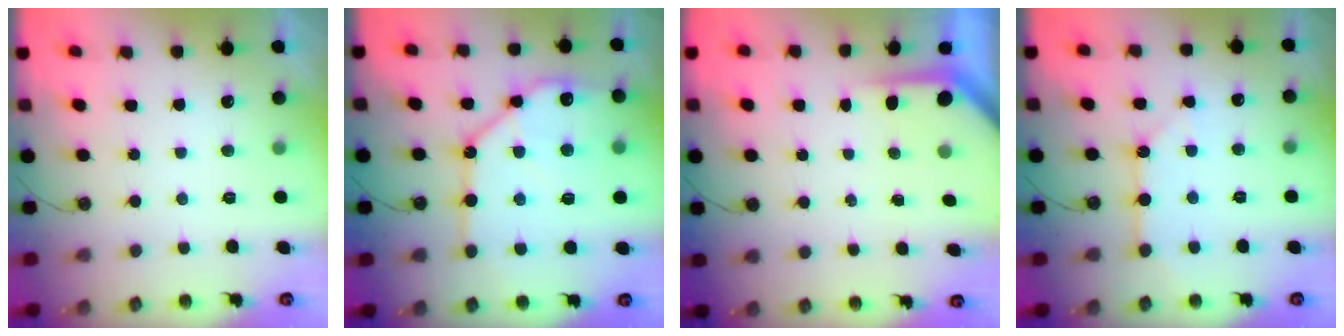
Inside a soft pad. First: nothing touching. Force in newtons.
{"total": 17.5, "press": 17.3, "slide": 2.1}
{"total": 3.7, "press": 3.7, "slide": 0.3}
{"total": 4.2, "press": 4.1, "slide": 0.4}